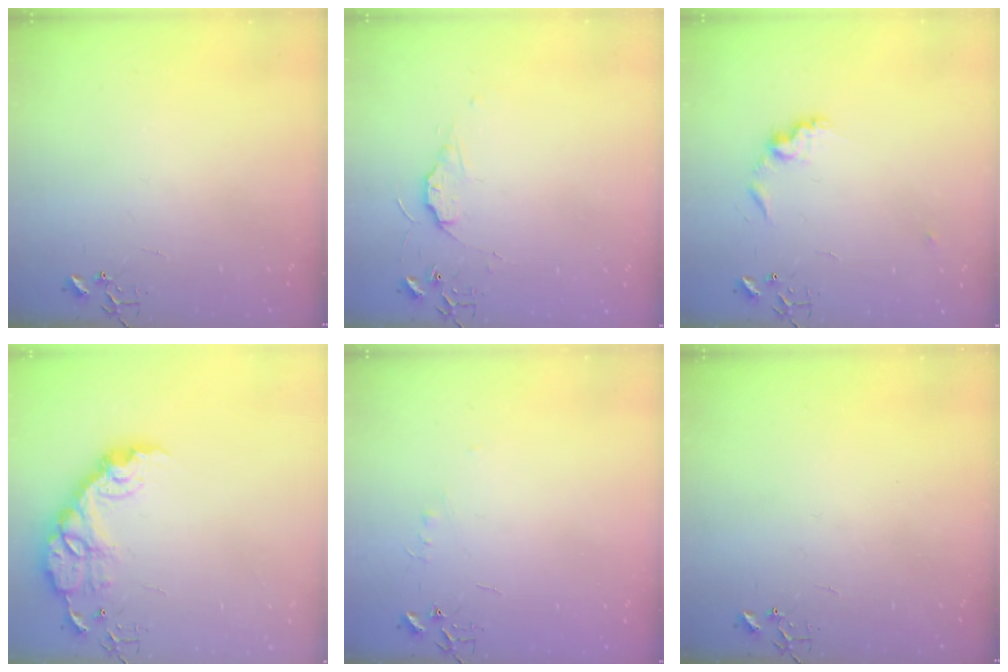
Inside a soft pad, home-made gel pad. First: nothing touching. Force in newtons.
{"total": 7.1, "press": 7.0, "slide": 0.8}
{"total": 9.8, "press": 9.8, "slide": 0.7}
{"total": 15.4, "press": 15.4, "slide": 1.1}
{"total": 3.3, "press": 3.2, "slide": 0.5}
{"total": 0.0}